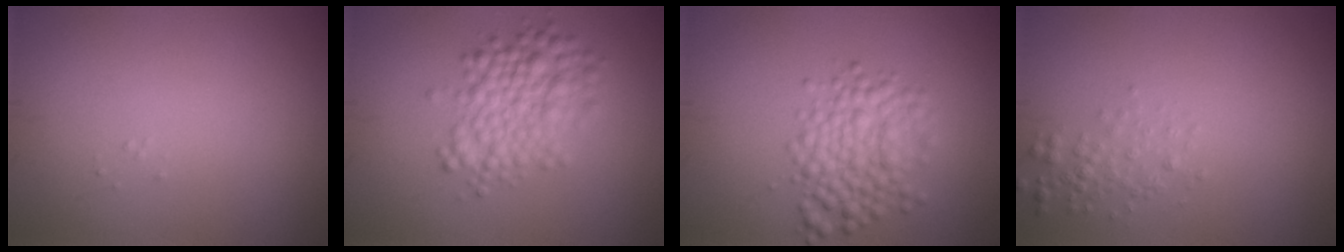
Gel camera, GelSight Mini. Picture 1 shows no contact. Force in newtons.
{"total": 4.6, "press": 4.6, "slide": 0.1}
{"total": 4.5, "press": 4.5, "slide": 0.1}
{"total": 1.5, "press": 1.5, "slide": 0.0}